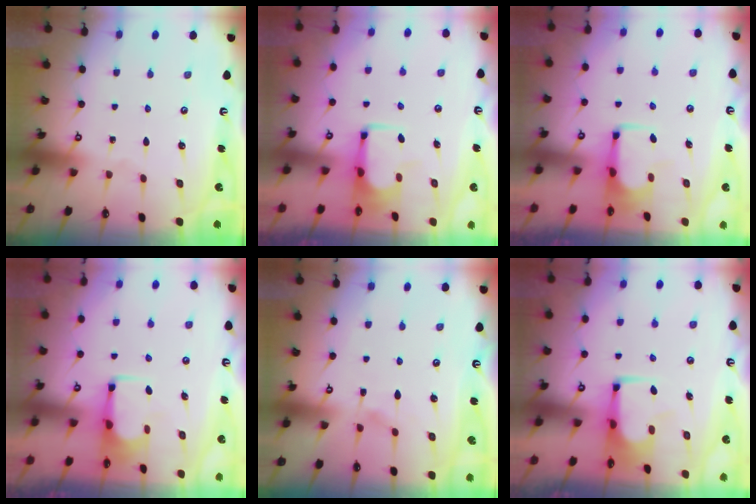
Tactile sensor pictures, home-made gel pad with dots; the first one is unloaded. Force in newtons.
{"total": 3.5, "press": 3.5, "slide": 0.4}
{"total": 3.3, "press": 3.3, "slide": 0.4}
{"total": 1.7, "press": 1.6, "slide": 0.5}
{"total": 4.2, "press": 4.2, "slide": 0.5}
{"total": 0.6, "press": 0.3, "slide": 0.5}